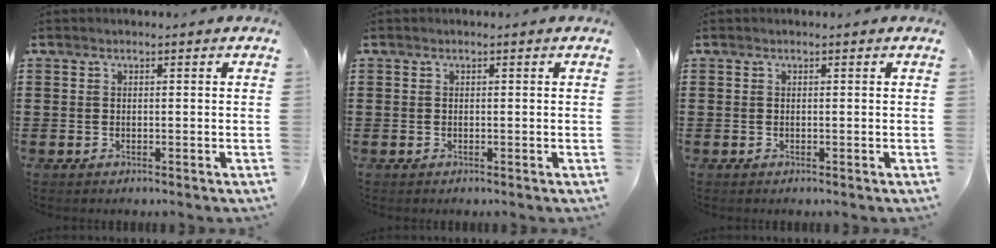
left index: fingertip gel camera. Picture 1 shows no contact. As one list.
[{"total": 0.0}, {"total": 0.0}]